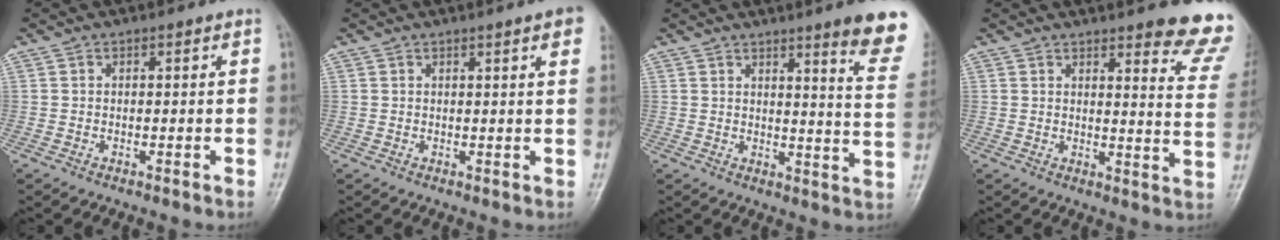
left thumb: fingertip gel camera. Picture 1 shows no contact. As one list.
[{"total": 5.0, "force": [2.8, 0.4, 4.1], "torque": [-0.040, 0.002, 0.029]}, {"total": 13.2, "force": [9.1, 1.0, 9.6], "torque": [-0.096, -0.053, 0.101]}, {"total": 14.5, "force": [11.2, 2.8, 8.7], "torque": [-0.072, -0.073, 0.118]}]